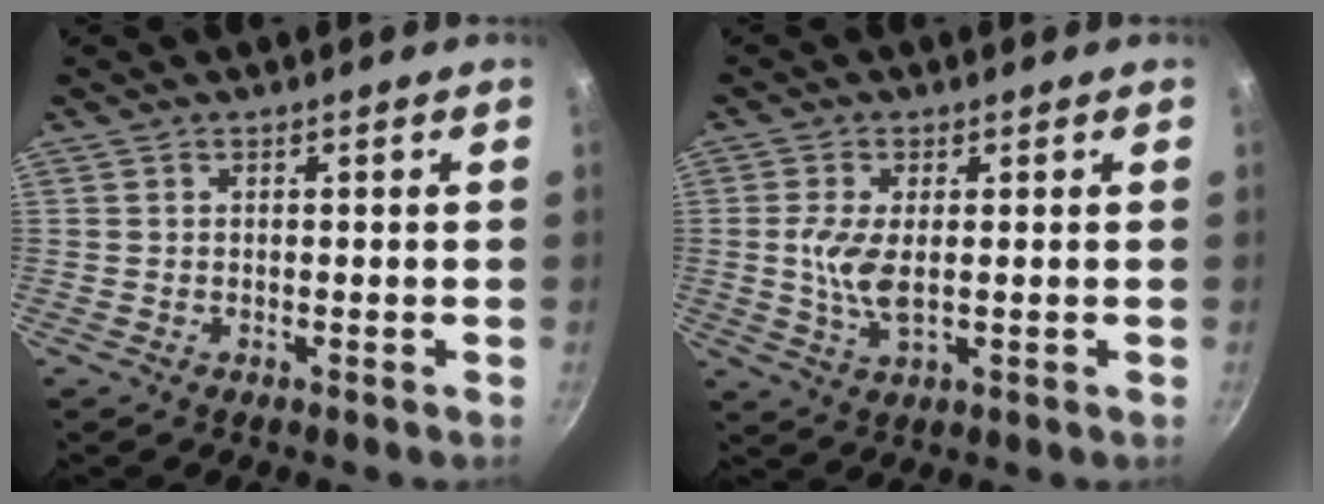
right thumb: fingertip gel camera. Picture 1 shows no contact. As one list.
[{"total": 6.1, "force": [0.2, 2.6, 5.5], "torque": [-0.121, -0.005, 0.005]}]